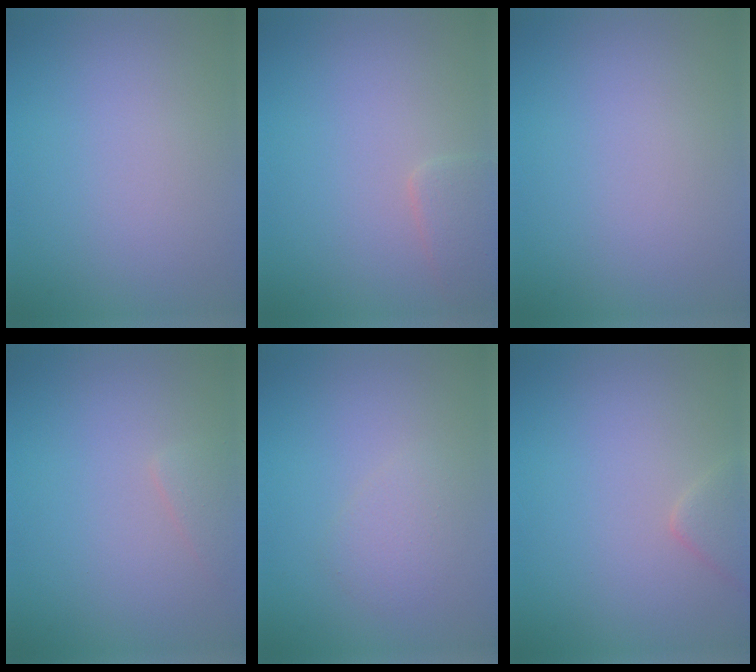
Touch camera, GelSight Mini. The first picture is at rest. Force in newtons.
{"total": 1.7, "press": 1.7, "slide": 0.1}
{"total": 0.0}
{"total": 1.0, "press": 1.0, "slide": 0.1}
{"total": 1.6, "press": 1.6, "slide": 0.1}
{"total": 1.6, "press": 1.6, "slide": 0.1}